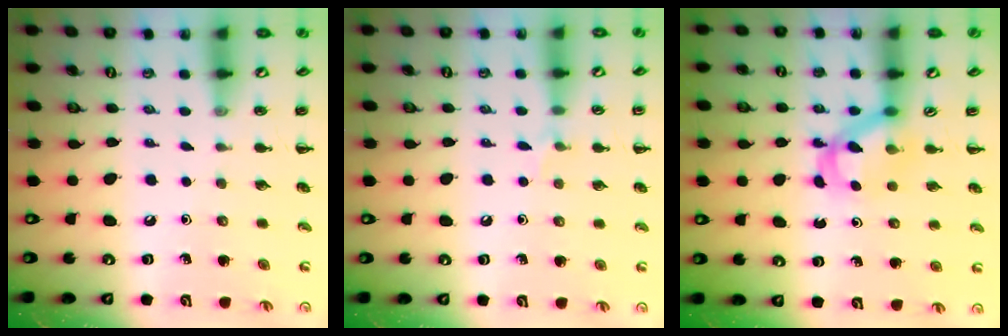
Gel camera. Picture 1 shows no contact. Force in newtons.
{"total": 4.8, "press": 4.5, "slide": 1.7}
{"total": 4.7, "press": 4.7, "slide": 0.6}